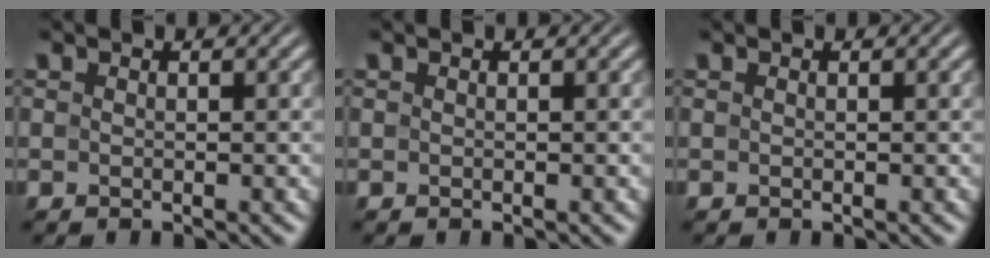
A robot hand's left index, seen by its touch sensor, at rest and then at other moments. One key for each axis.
{"total": 0.0}
{"total": 0.0}